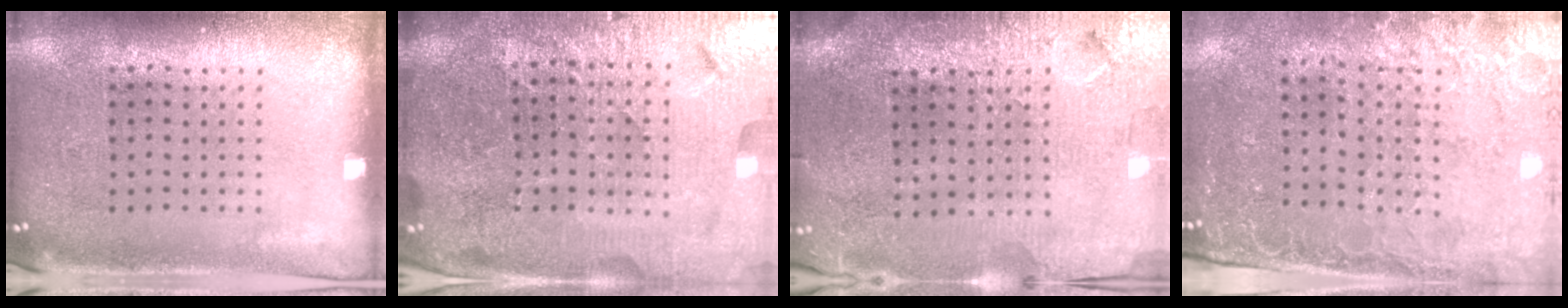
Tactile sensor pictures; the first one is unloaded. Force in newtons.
{"total": 5.8, "press": 5.2, "slide": 2.5}
{"total": 3.6, "press": 3.4, "slide": 1.4}
{"total": 2.8, "press": 2.6, "slide": 1.1}